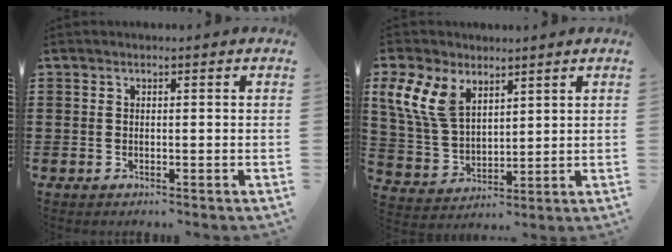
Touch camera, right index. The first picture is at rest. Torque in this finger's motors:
{"motor_torque": [1.15, 0.99, 0.31, 0.13]}